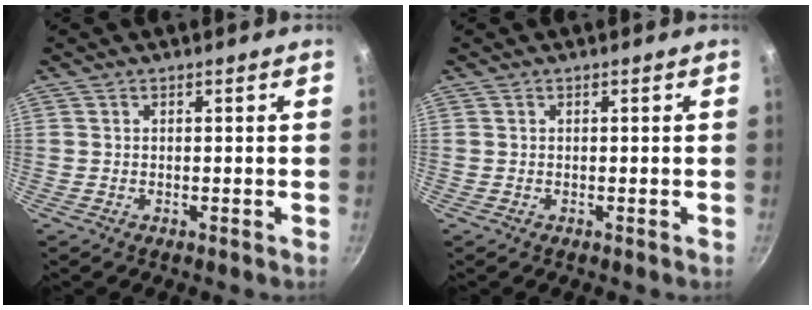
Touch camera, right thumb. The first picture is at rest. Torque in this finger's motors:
{"motor_torque": [0.00, 0.00, -0.02, 0.02, 0.00]}